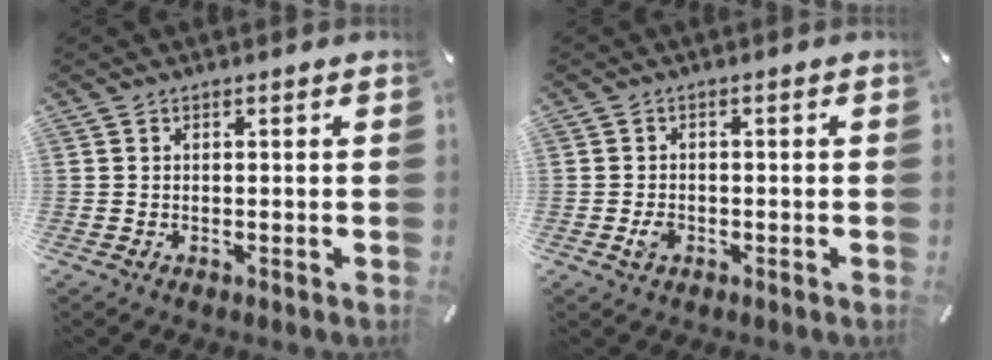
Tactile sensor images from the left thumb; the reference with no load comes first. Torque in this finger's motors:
{"motor_torque": [-0.04, 0.09, 0.01, 0.01, 0.00]}